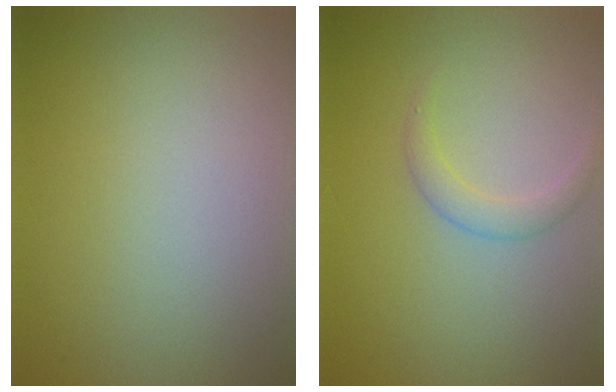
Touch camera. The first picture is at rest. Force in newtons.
{"total": 1.6, "press": 1.6, "slide": 0.0}